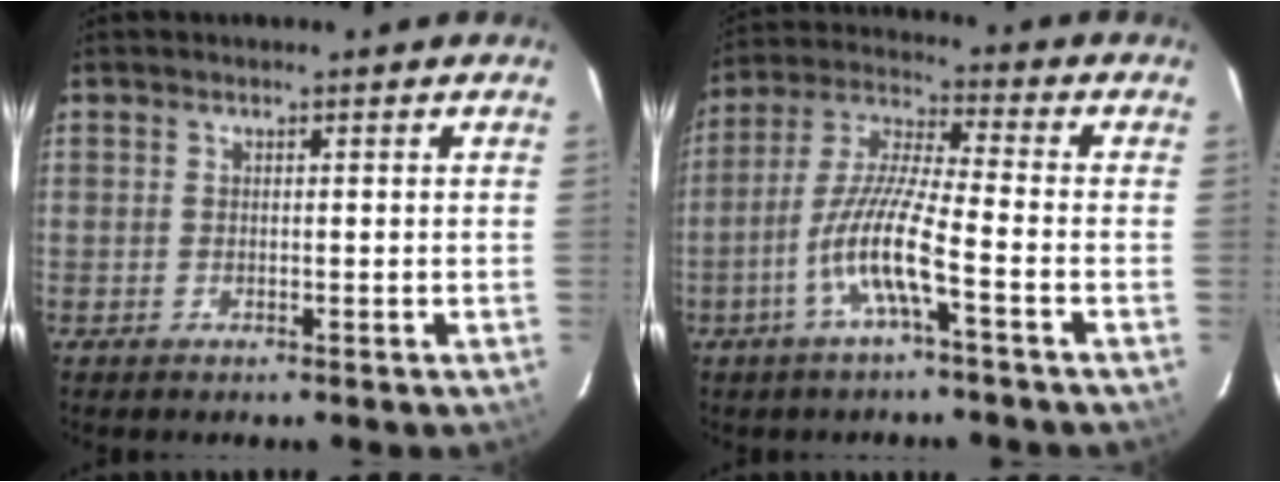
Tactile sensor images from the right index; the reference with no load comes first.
{"total": 10.0, "force": [-4.4, 0.3, 9.0], "torque": [-0.196, 0.004, -0.088]}